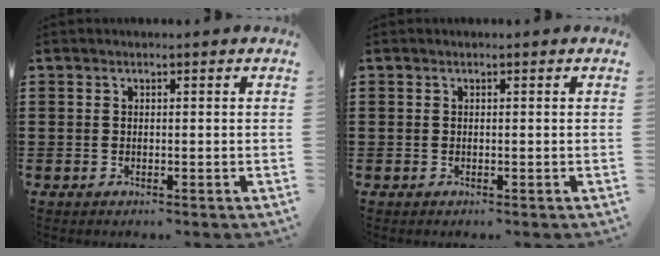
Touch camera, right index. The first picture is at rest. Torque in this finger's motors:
{"motor_torque": [-0.01, 0.00, 0.00, -0.01]}